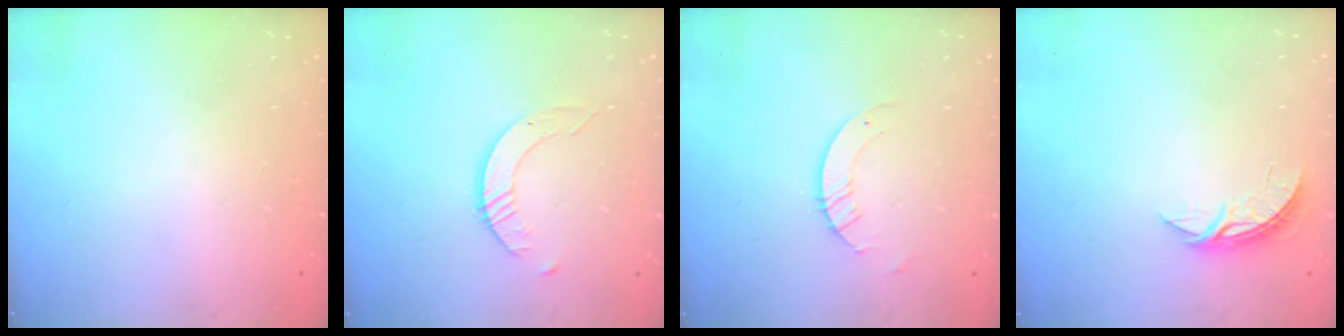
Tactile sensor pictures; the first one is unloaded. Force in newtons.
{"total": 2.4, "press": 2.4, "slide": 0.3}
{"total": 3.2, "press": 3.2, "slide": 0.3}
{"total": 4.3, "press": 4.3, "slide": 0.3}